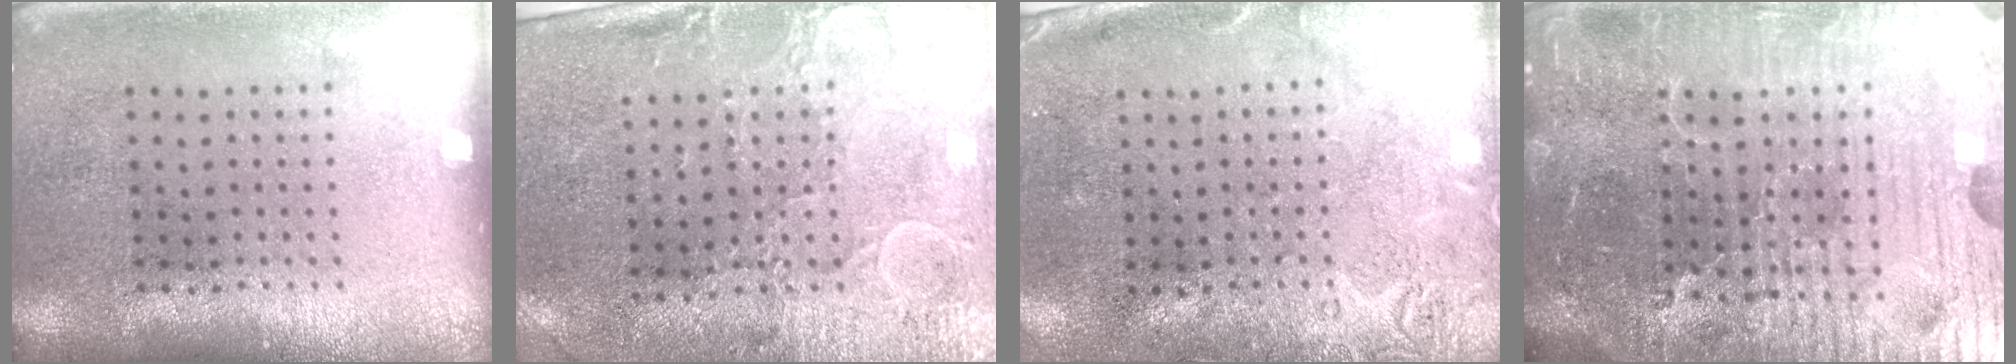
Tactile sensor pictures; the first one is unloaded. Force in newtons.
{"total": 2.9, "press": 2.6, "slide": 1.3}
{"total": 2.7, "press": 2.2, "slide": 1.7}
{"total": 7.1, "press": 6.3, "slide": 3.2}